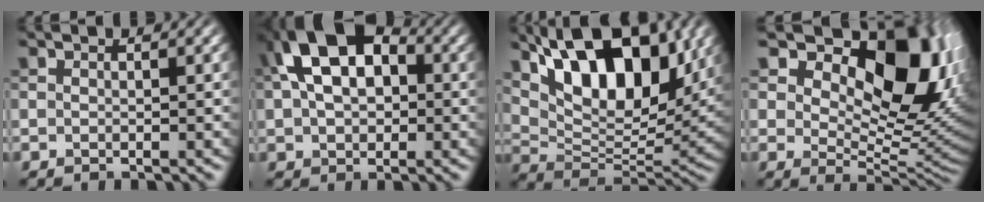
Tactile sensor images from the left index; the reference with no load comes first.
{"total": 11.7, "force": [2.5, 7.9, 8.2], "torque": [-0.137, 0.034, 0.024]}
{"total": 14.1, "force": [7.2, 6.7, 10.1], "torque": [-0.166, 0.006, 0.127]}
{"total": 13.5, "force": [5.4, 7.7, 9.7], "torque": [-0.121, 0.000, 0.089]}